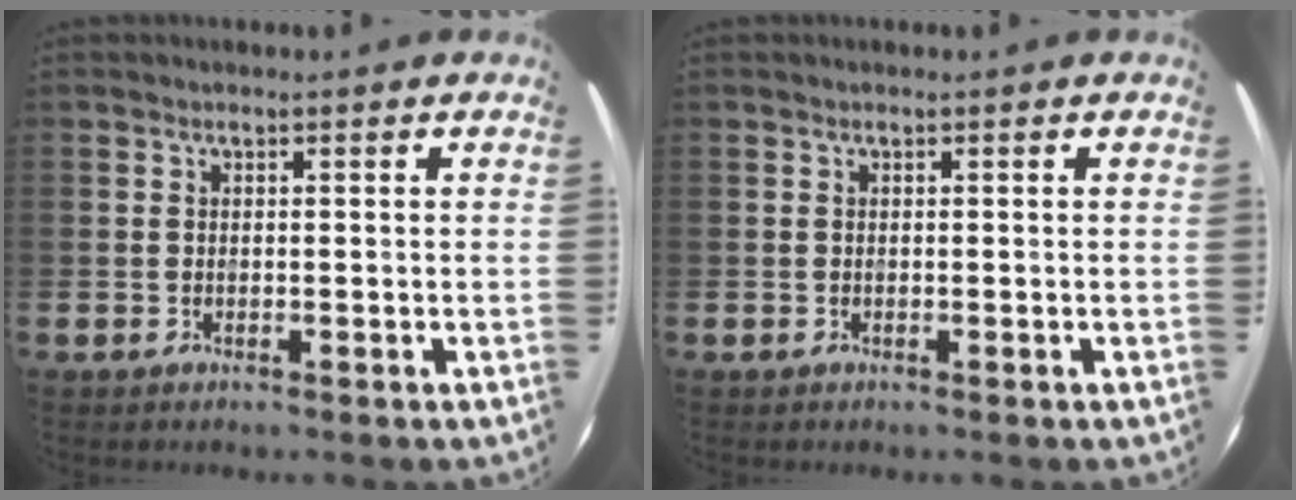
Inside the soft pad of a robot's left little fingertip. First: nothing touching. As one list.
[{"total": 0.0}]